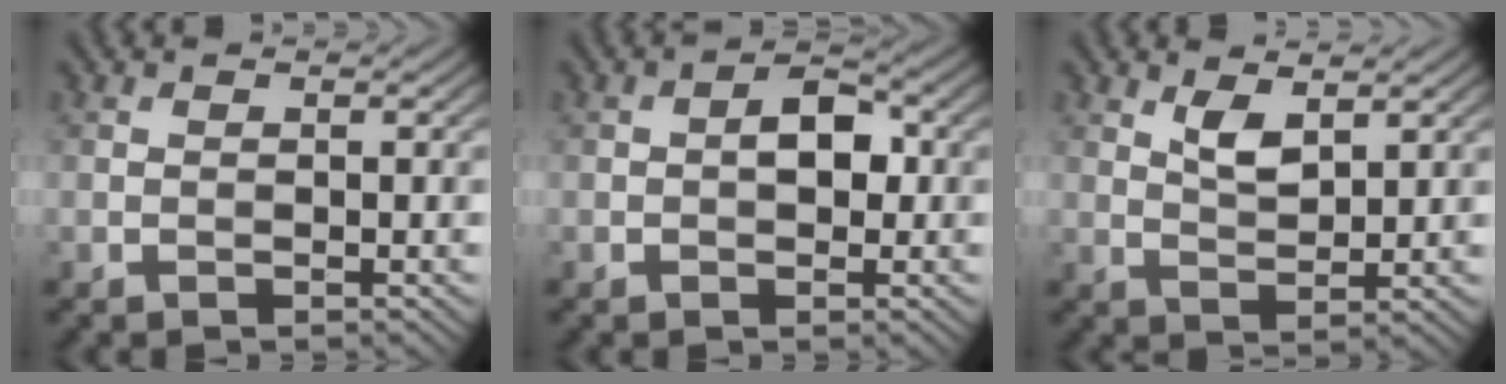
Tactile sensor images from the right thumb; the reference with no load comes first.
{"total": 3.6, "force": [0.0, 2.2, 2.9], "torque": [-0.046, 0.003, -0.006]}
{"total": 3.6, "force": [2.1, 1.4, 2.5], "torque": [-0.055, -0.007, 0.044]}